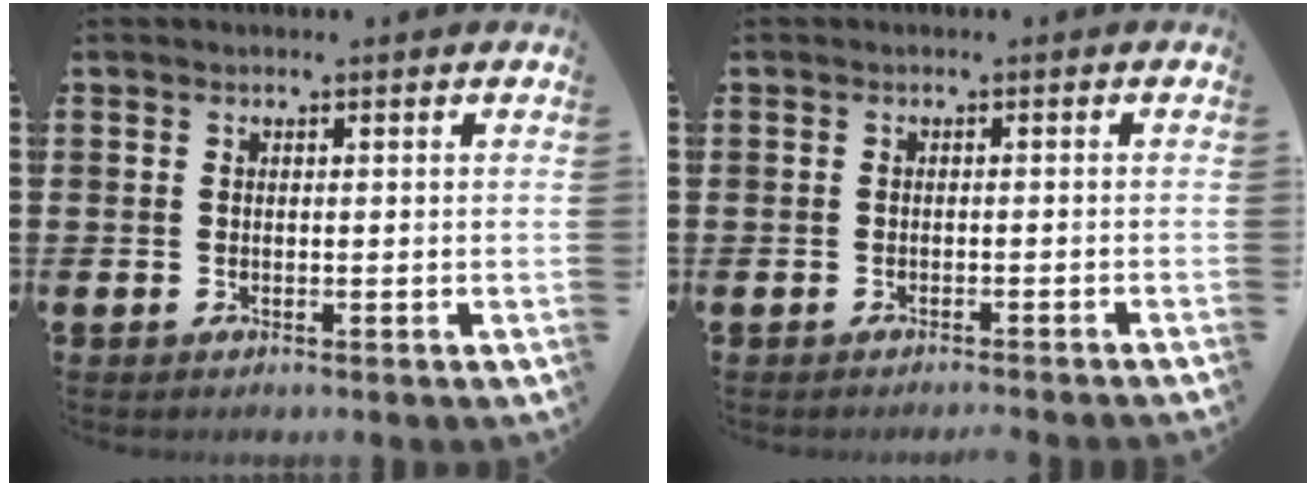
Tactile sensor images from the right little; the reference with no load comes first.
{"total": 0.8, "force": [-0.8, -0.3, 0.0], "torque": [0.001, 0.002, -0.017]}